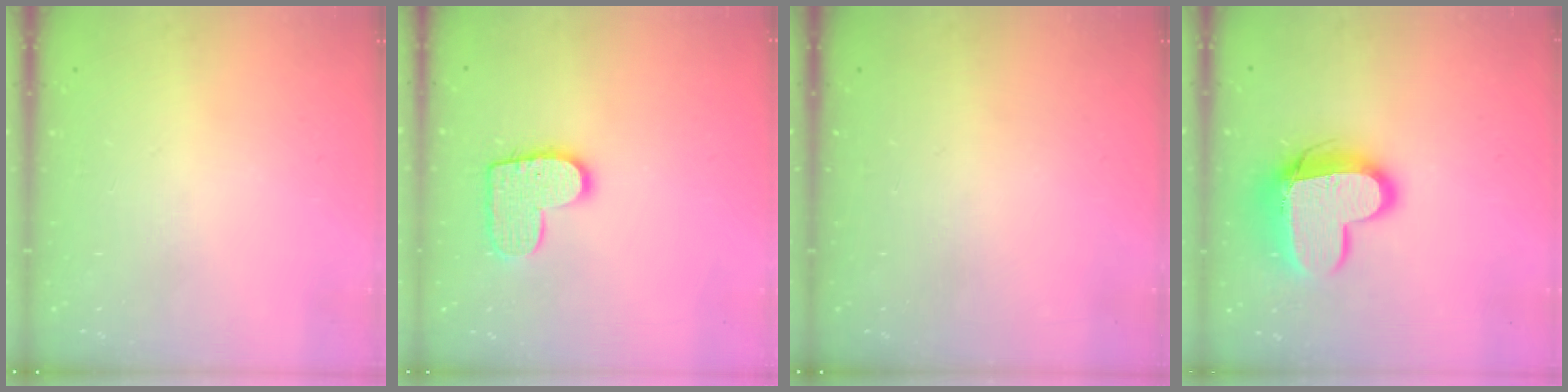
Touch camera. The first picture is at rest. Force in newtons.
{"total": 11.2, "press": 11.2, "slide": 0.7}
{"total": 0.0}
{"total": 14.4, "press": 14.3, "slide": 1.4}